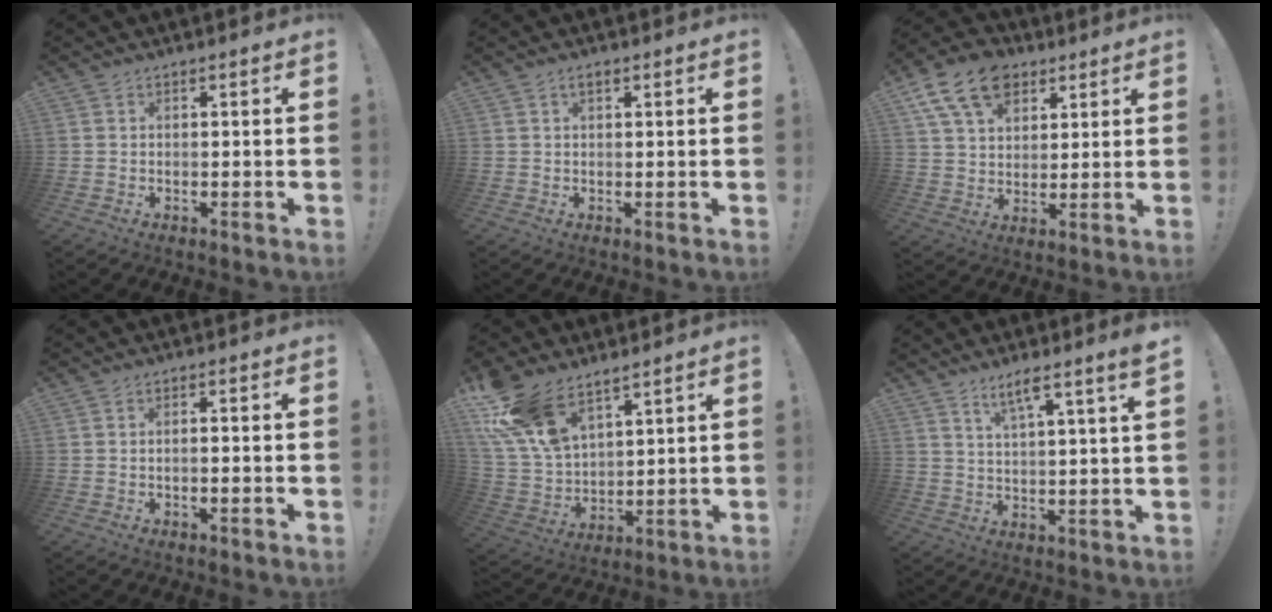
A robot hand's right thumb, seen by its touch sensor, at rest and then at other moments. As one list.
[{"total": 1.8, "force": [1.0, 0.8, 1.4], "torque": [-0.027, 0.002, 0.016]}, {"total": 15.4, "force": [7.9, 10.5, 8.1], "torque": [-0.131, -0.032, 0.151]}, {"total": 1.5, "force": [-0.9, 0.1, 1.2], "torque": [-0.029, 0.006, -0.015]}, {"total": 14.9, "force": [10.3, 7.3, 7.9], "torque": [-0.171, -0.061, 0.199]}, {"total": 6.9, "force": [4.8, -0.3, 5.0], "torque": [-0.081, -0.029, 0.076]}]